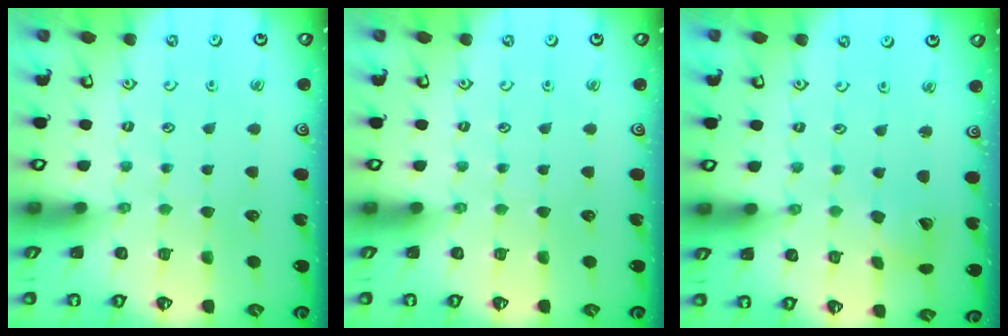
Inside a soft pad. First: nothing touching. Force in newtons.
{"total": 0.0}
{"total": 5.5, "press": 5.5, "slide": 0.7}